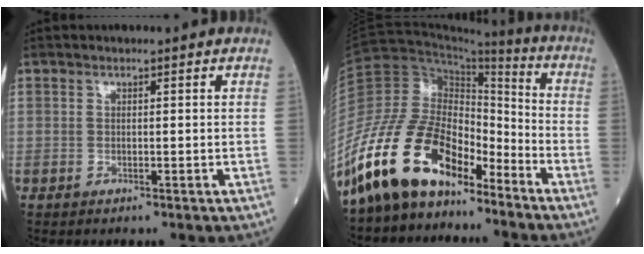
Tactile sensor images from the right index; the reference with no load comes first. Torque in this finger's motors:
{"motor_torque": [1.58, -0.56, 0.66, 0.17]}